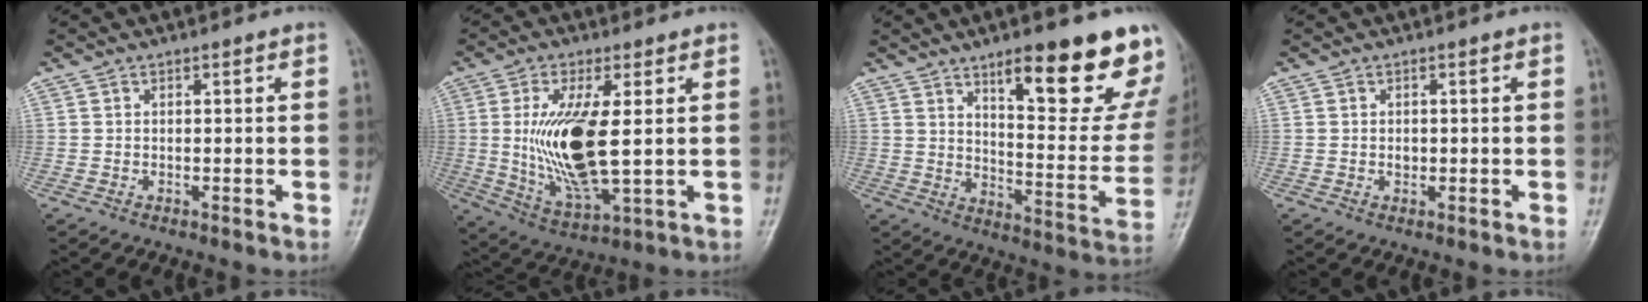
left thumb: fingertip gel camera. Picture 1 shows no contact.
{"total": 14.6, "force": [1.2, 5.0, 13.6], "torque": [-0.271, -0.022, 0.034]}
{"total": 21.4, "force": [13.5, 5.9, 15.6], "torque": [-0.161, -0.076, 0.195]}
{"total": 1.1, "force": [0.0, 0.9, 0.6], "torque": [-0.007, 0.002, 0.001]}